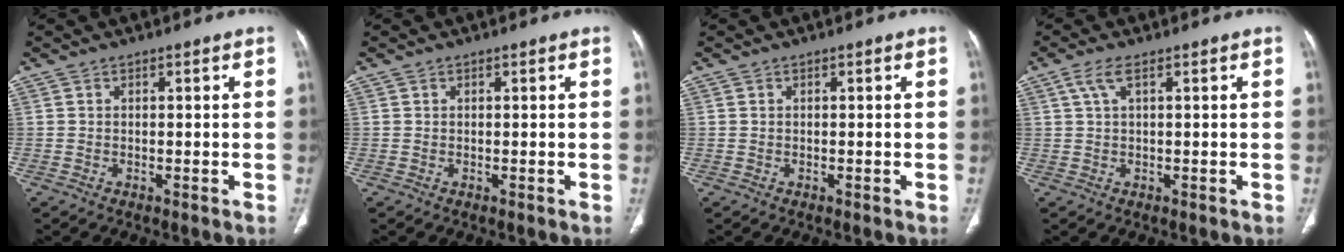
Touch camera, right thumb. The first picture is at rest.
{"total": 0.0}
{"total": 0.0}
{"total": 2.9, "force": [1.2, 0.8, 2.5], "torque": [-0.067, 0.012, 0.030]}